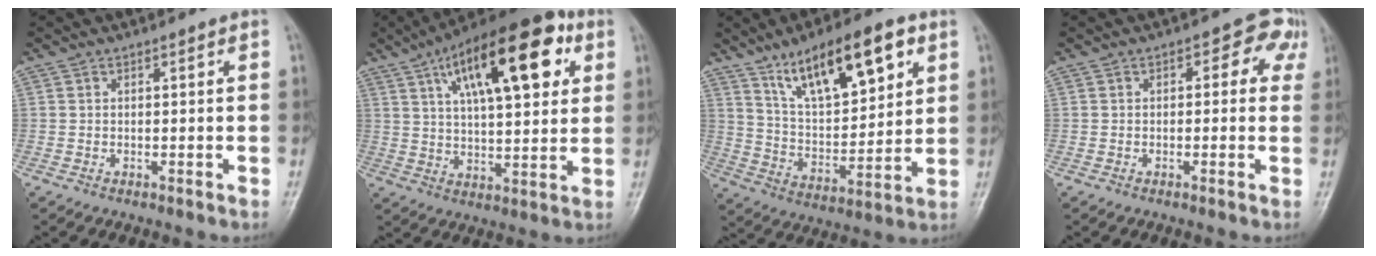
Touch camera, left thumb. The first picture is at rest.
{"total": 22.3, "force": [9.0, 8.9, 18.3], "torque": [-0.265, -0.002, 0.138]}
{"total": 17.8, "force": [9.7, 6.8, 13.3], "torque": [-0.181, -0.037, 0.169]}
{"total": 5.0, "force": [1.2, 3.2, 3.6], "torque": [0.004, 0.013, -0.003]}